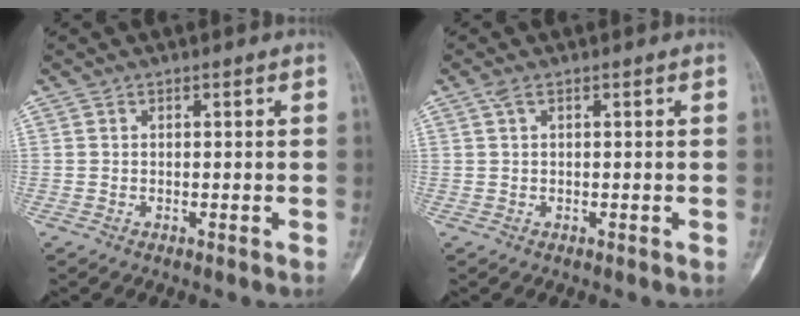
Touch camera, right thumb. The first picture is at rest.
{"total": 1.3, "force": [0.7, 0.4, 1.0], "torque": [-0.027, 0.012, 0.017]}